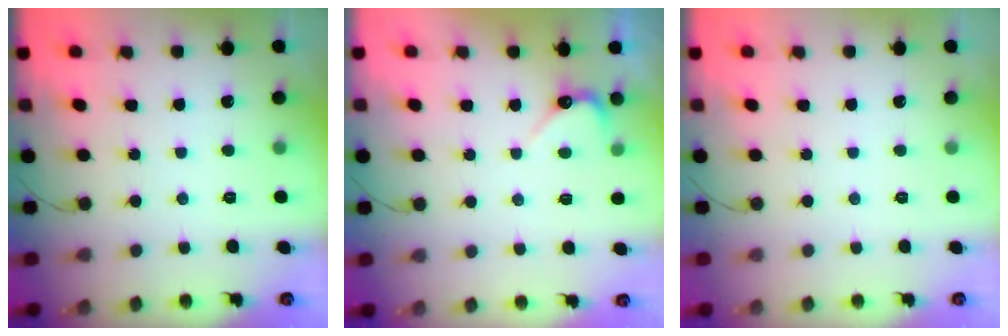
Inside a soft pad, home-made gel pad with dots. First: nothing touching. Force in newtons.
{"total": 2.9, "press": 2.9, "slide": 0.3}
{"total": 0.0}